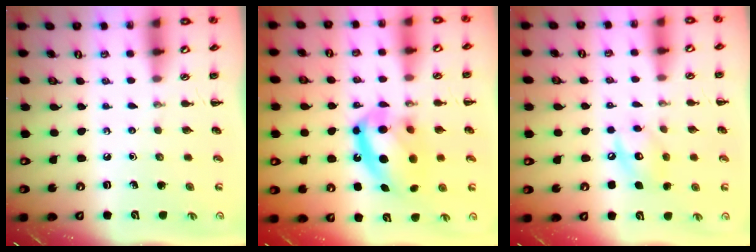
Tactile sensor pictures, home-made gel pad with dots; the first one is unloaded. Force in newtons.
{"total": 15.1, "press": 14.5, "slide": 4.1}
{"total": 9.0, "press": 8.9, "slide": 1.1}